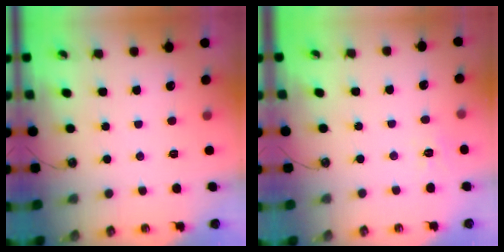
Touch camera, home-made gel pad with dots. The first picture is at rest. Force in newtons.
{"total": 3.1, "press": 3.0, "slide": 0.5}